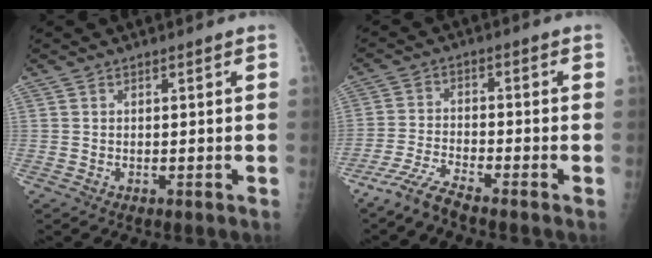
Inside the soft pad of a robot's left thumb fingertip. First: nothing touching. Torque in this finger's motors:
{"motor_torque": [-0.15, 0.33, 0.69, 0.73, 0.07]}